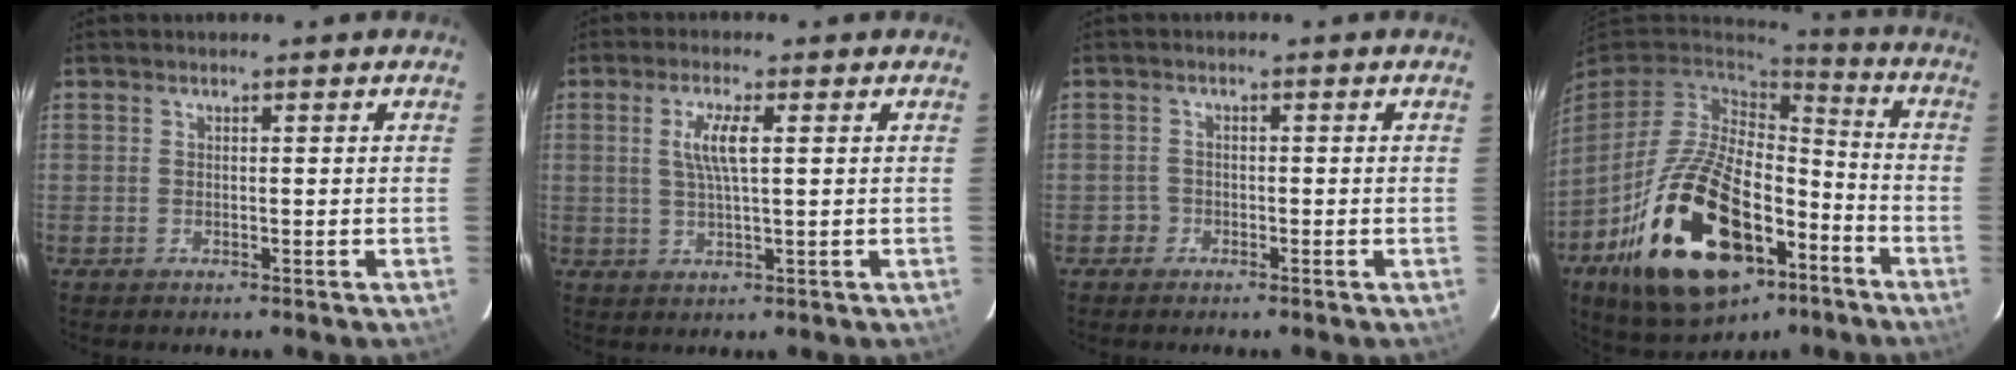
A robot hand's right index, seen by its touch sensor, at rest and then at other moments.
{"total": 5.1, "force": [1.2, 0.8, 4.8], "torque": [-0.094, 0.000, 0.023]}
{"total": 1.7, "force": [-1.1, 1.3, -0.2], "torque": [0.001, 0.007, -0.021]}
{"total": 28.1, "force": [-13.2, 14.7, 20.0], "torque": [-0.382, -0.006, -0.201]}